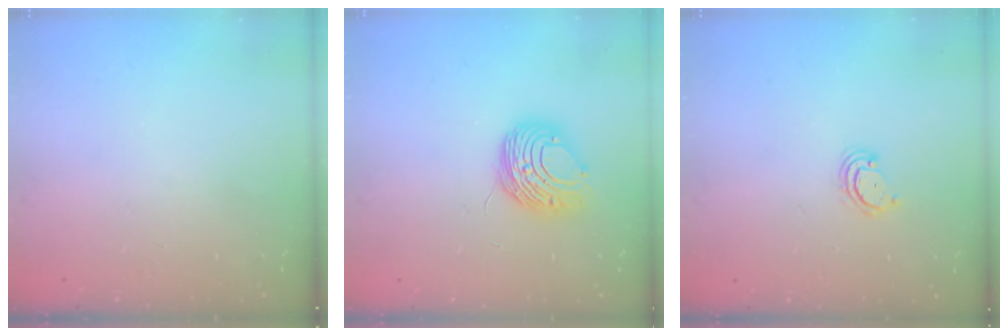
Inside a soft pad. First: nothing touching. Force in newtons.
{"total": 8.9, "press": 8.9, "slide": 0.5}
{"total": 2.9, "press": 2.8, "slide": 0.4}